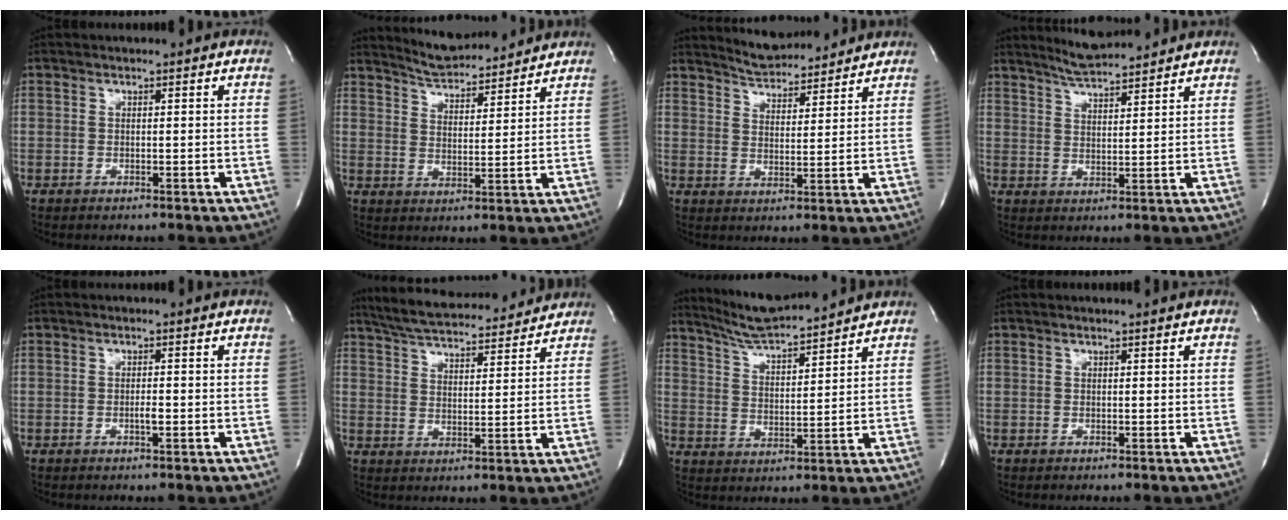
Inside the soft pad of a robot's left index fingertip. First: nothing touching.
{"total": 9.5, "force": [9.2, 1.1, 2.2], "torque": [-0.044, 0.010, 0.147]}
{"total": 8.5, "force": [8.2, 1.2, 1.7], "torque": [-0.035, 0.010, 0.131]}
{"total": 7.6, "force": [7.2, 0.2, 2.6], "torque": [-0.054, 0.012, 0.123]}
{"total": 1.1, "force": [-0.5, 0.1, 1.0], "torque": [-0.021, -0.001, -0.007]}
{"total": 16.9, "force": [15.7, 2.5, 5.9], "torque": [-0.104, 0.025, 0.234]}
{"total": 11.3, "force": [10.7, 0.0, 3.8], "torque": [-0.075, 0.012, 0.184]}
{"total": 1.0, "force": [0.9, -0.2, 0.3], "torque": [-0.009, -0.001, 0.012]}